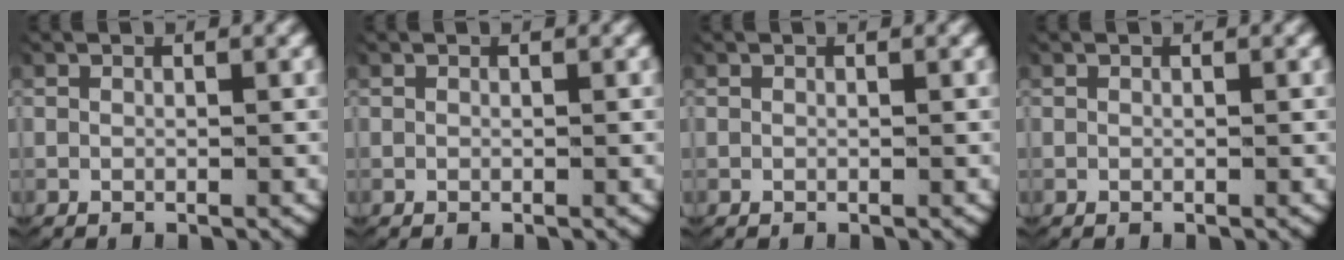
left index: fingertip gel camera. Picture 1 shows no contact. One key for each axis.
{"total": 0.0}
{"total": 0.0}
{"total": 0.0}